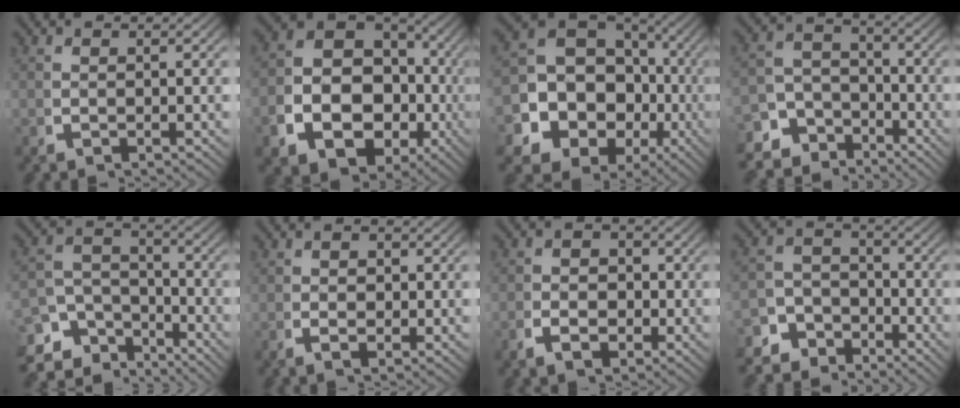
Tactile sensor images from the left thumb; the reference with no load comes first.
{"total": 14.8, "force": [-3.0, 11.7, 8.5], "torque": [-0.179, -0.049, -0.039]}
{"total": 15.2, "force": [-2.7, 12.7, 8.0], "torque": [-0.179, -0.054, -0.041]}
{"total": 9.2, "force": [-3.8, 7.5, 3.8], "torque": [-0.048, -0.031, -0.067]}
{"total": 9.3, "force": [-3.1, 7.2, 5.0], "torque": [-0.081, -0.025, -0.051]}
{"total": 1.8, "force": [-0.1, 1.2, 1.4], "torque": [-0.027, -0.009, 0.000]}
{"total": 3.5, "force": [-0.7, 2.6, 2.1], "torque": [-0.032, -0.007, -0.013]}
{"total": 7.1, "force": [-3.4, 5.7, 2.4], "torque": [-0.017, -0.025, -0.065]}